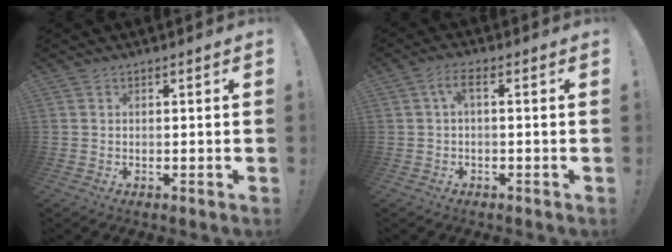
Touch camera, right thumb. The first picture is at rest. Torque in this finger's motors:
{"motor_torque": [-0.06, -0.46, -0.02, 0.50, 0.03]}